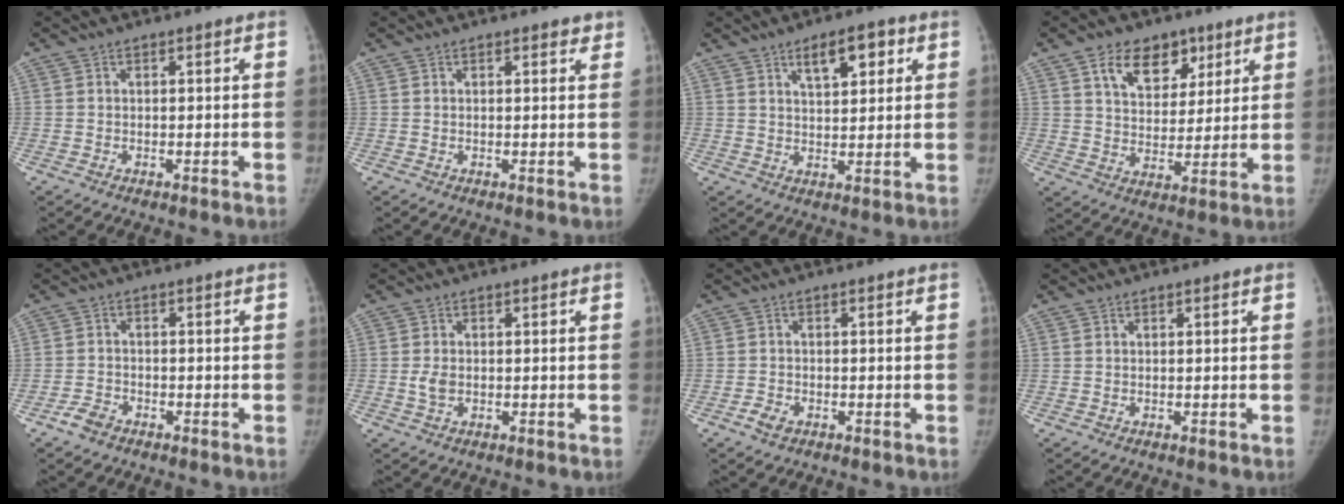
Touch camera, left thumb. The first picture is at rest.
{"total": 1.2, "force": [0.9, 0.6, 0.5], "torque": [0.002, -0.005, 0.008]}
{"total": 7.2, "force": [3.6, 3.2, 5.3], "torque": [-0.062, -0.014, 0.055]}
{"total": 11.6, "force": [6.2, 7.8, 5.9], "torque": [-0.057, -0.023, 0.105]}
{"total": 2.9, "force": [-2.2, 1.6, 1.1], "torque": [-0.024, 0.012, -0.040]}
{"total": 2.5, "force": [-0.4, 1.7, 1.7], "torque": [-0.033, 0.002, -0.007]}
{"total": 2.4, "force": [-1.4, 1.6, 1.2], "torque": [-0.024, 0.006, -0.024]}
{"total": 0.0}